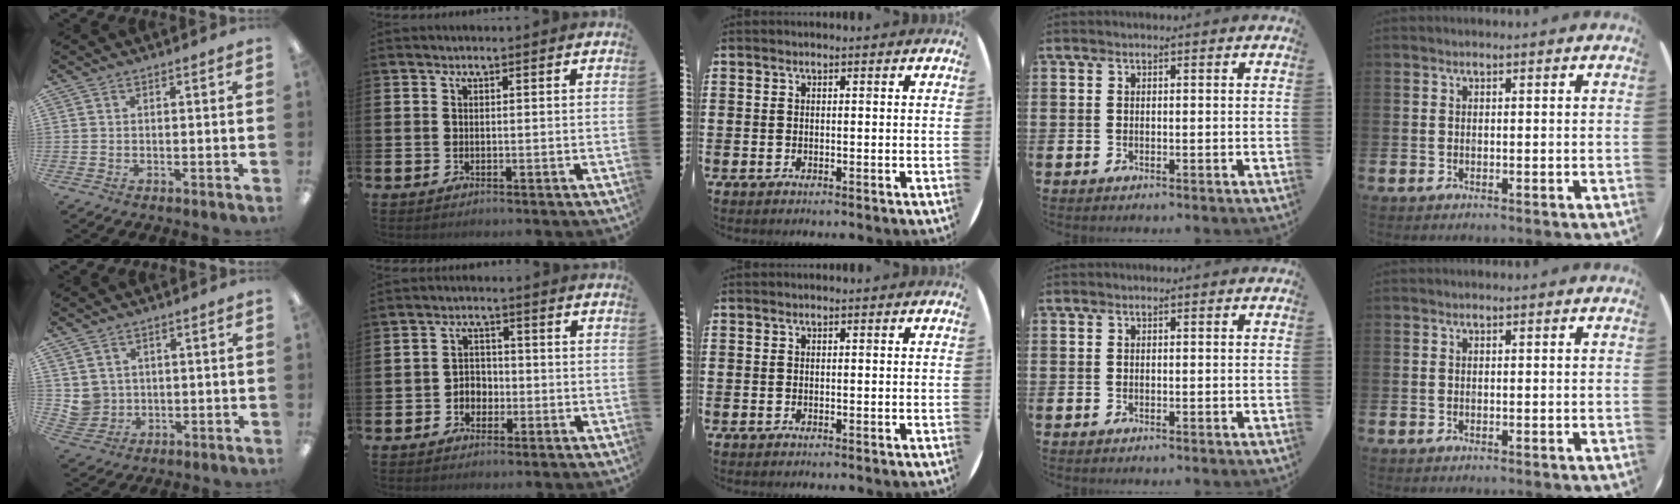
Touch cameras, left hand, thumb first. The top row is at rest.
{"thumb": {"total": 4.4, "force": [1.9, 4.0, -0.1], "torque": [-0.010, -0.006, 0.038]}, "index": {"total": 2.8, "force": [-1.4, 2.2, 0.9], "torque": [-0.021, 0.009, -0.032]}}